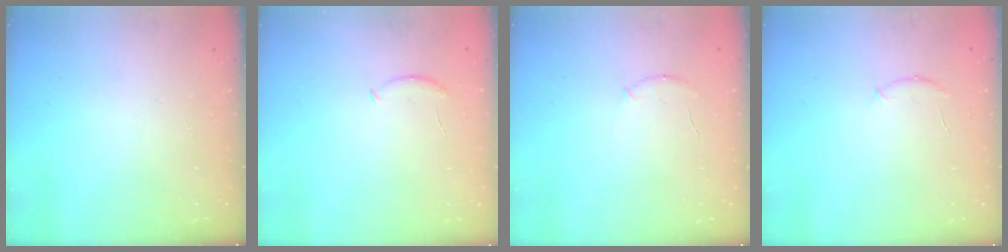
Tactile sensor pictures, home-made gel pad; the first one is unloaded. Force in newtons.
{"total": 4.7, "press": 4.6, "slide": 0.7}
{"total": 4.9, "press": 4.8, "slide": 0.9}
{"total": 6.4, "press": 6.2, "slide": 1.5}